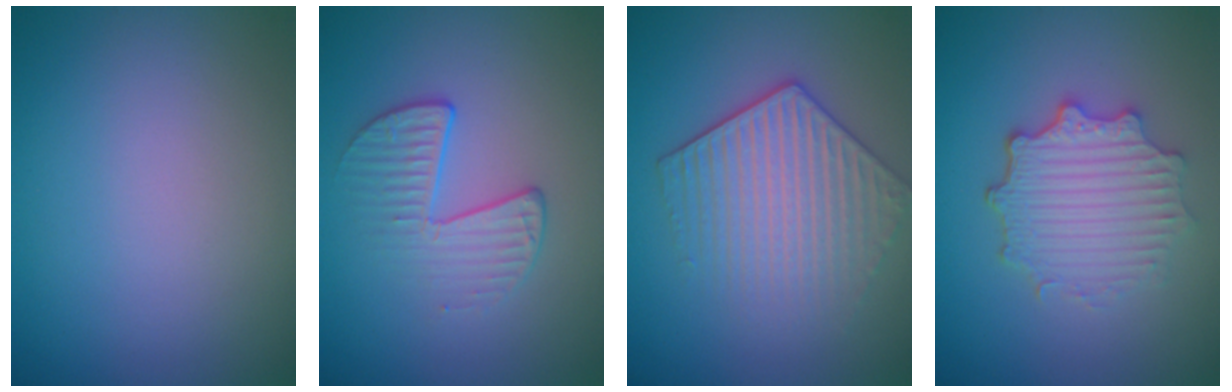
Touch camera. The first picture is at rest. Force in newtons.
{"total": 2.4, "press": 1.7, "slide": 1.8}
{"total": 4.5, "press": 3.9, "slide": 2.4}
{"total": 4.7, "press": 3.7, "slide": 2.9}